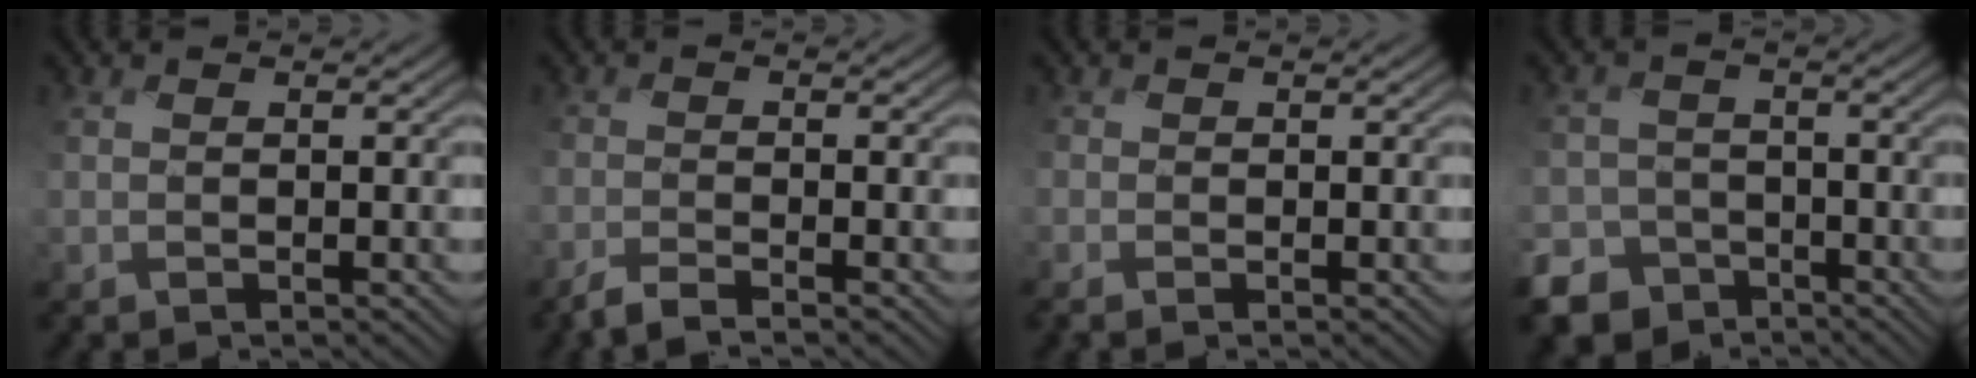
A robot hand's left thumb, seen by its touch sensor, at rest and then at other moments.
{"total": 2.7, "force": [-2.3, 0.3, 1.5], "torque": [-0.028, -0.003, -0.053]}
{"total": 1.4, "force": [-1.0, 0.8, 0.6], "torque": [-0.018, -0.007, -0.026]}
{"total": 9.3, "force": [-6.1, 6.9, 1.6], "torque": [-0.055, -0.033, -0.114]}